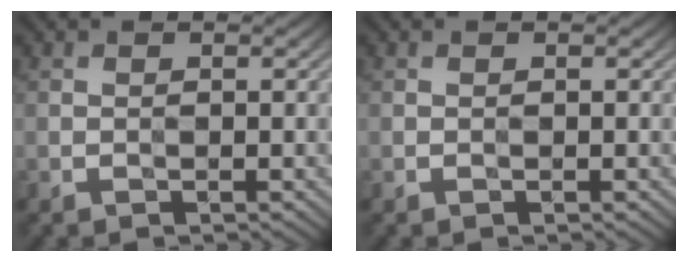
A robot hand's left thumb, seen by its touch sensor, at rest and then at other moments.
{"total": 0.0}